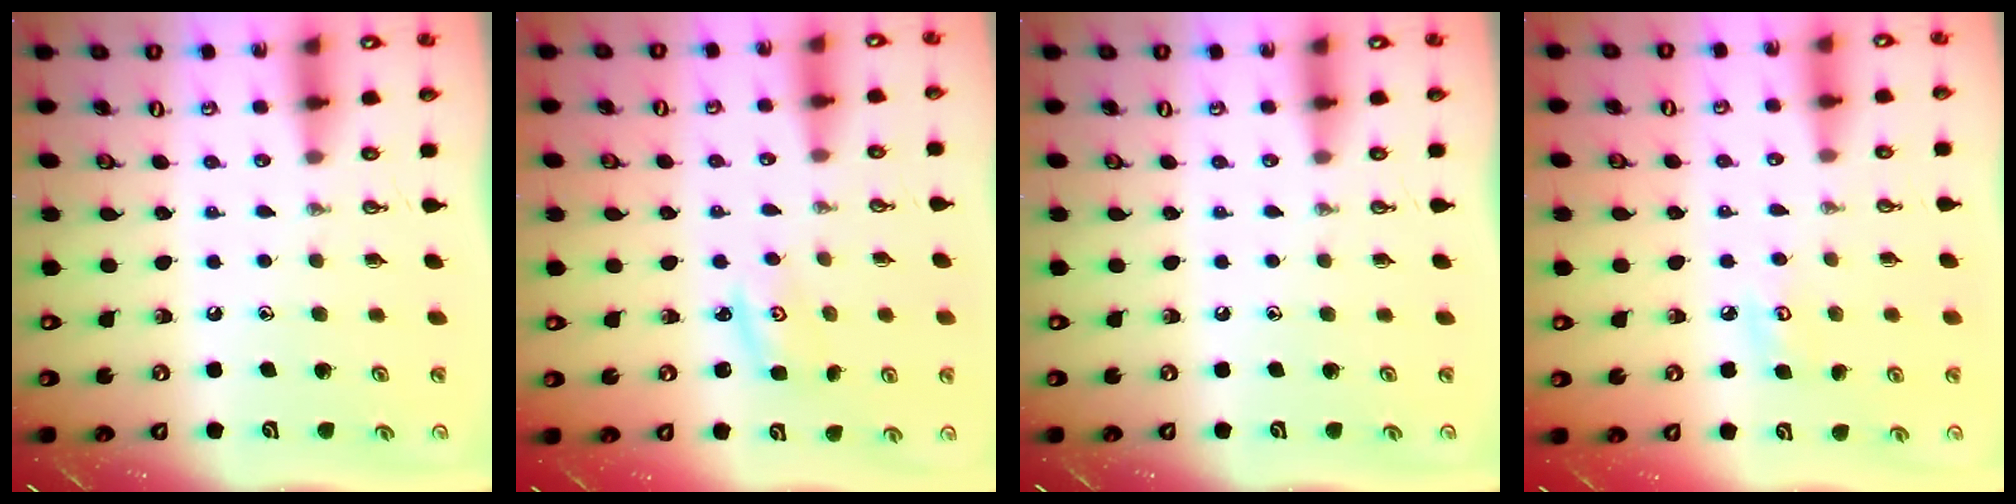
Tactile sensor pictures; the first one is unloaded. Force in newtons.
{"total": 2.3, "press": 2.3, "slide": 0.3}
{"total": 0.0}
{"total": 5.9, "press": 5.9, "slide": 0.5}